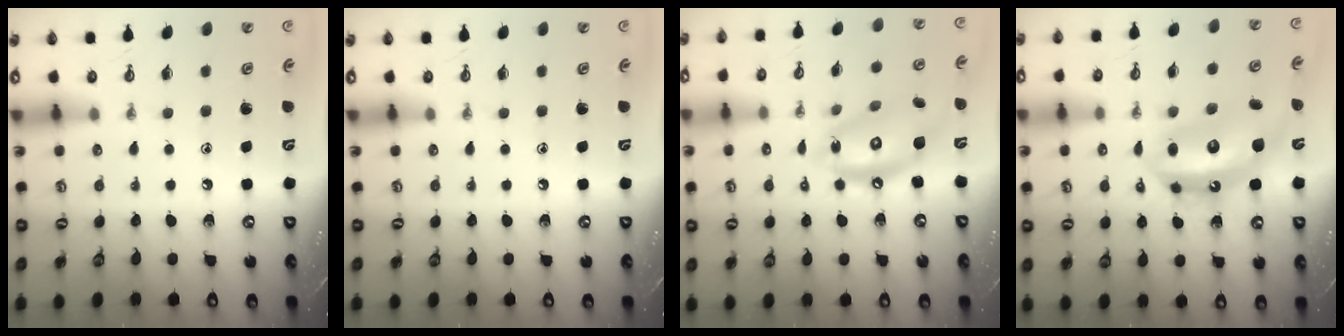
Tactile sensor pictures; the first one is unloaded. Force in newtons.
{"total": 0.0}
{"total": 14.5, "press": 14.5, "slide": 1.2}
{"total": 14.1, "press": 14.0, "slide": 1.7}